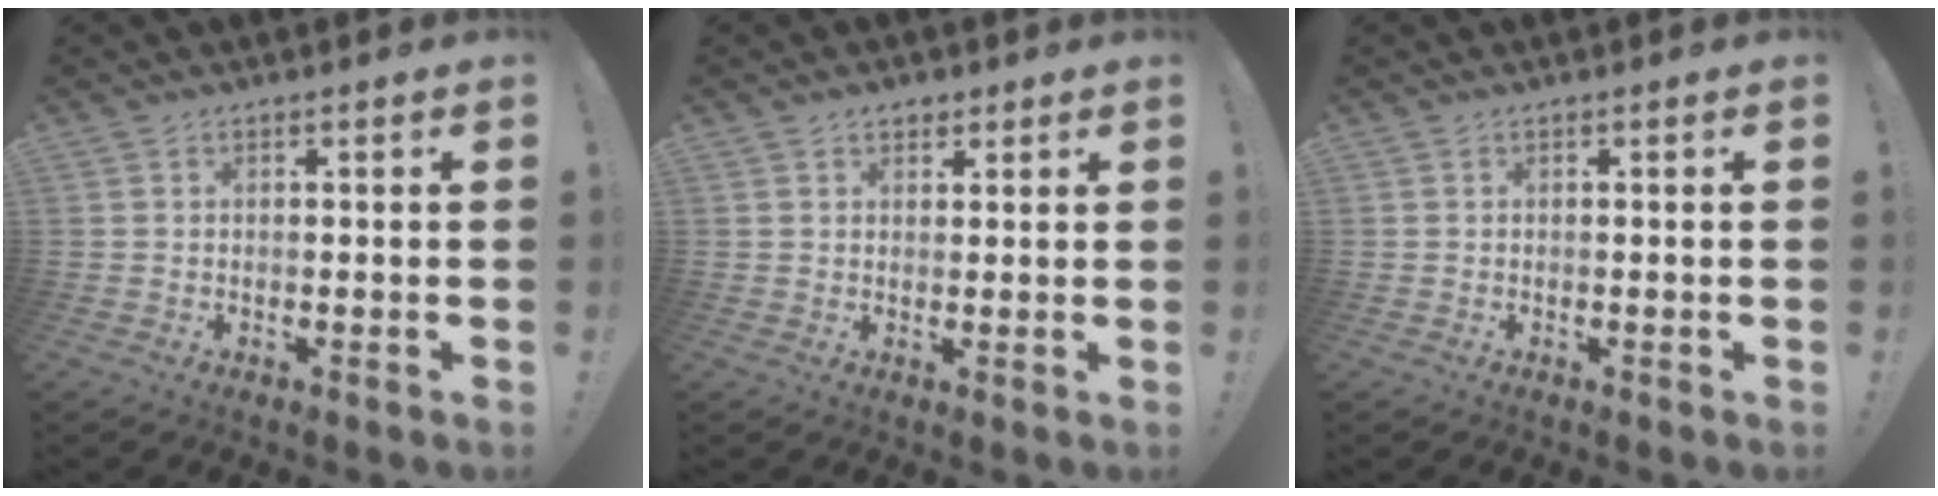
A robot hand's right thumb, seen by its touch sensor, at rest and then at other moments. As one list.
[{"total": 2.5, "force": [1.6, 1.8, 0.8], "torque": [-0.004, -0.007, 0.026]}, {"total": 0.0}]